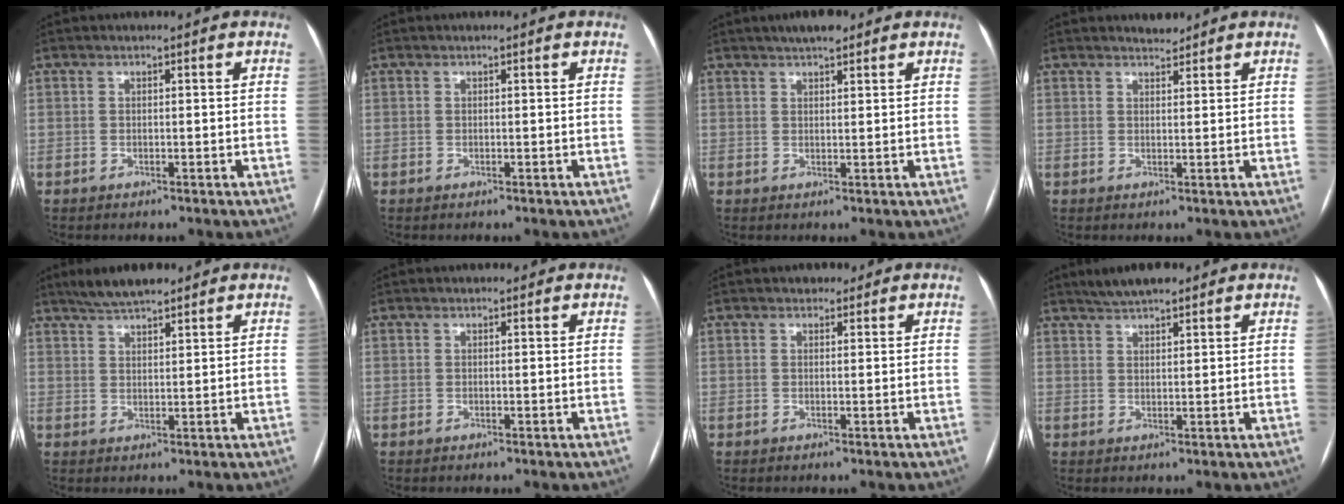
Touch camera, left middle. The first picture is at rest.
{"total": 0.0}
{"total": 3.9, "force": [2.9, 1.1, 2.3], "torque": [-0.040, 0.015, 0.047]}
{"total": 1.6, "force": [1.5, 0.3, 0.1], "torque": [-0.007, -0.001, 0.026]}
{"total": 6.0, "force": [4.9, 1.2, 3.1], "torque": [-0.060, 0.017, 0.087]}
{"total": 0.8, "force": [0.7, 0.4, 0.1], "torque": [-0.008, 0.012, 0.011]}
{"total": 1.5, "force": [1.0, 1.0, 0.3], "torque": [-0.005, 0.004, 0.012]}
{"total": 5.0, "force": [4.1, 1.2, 2.6], "torque": [-0.050, 0.019, 0.071]}